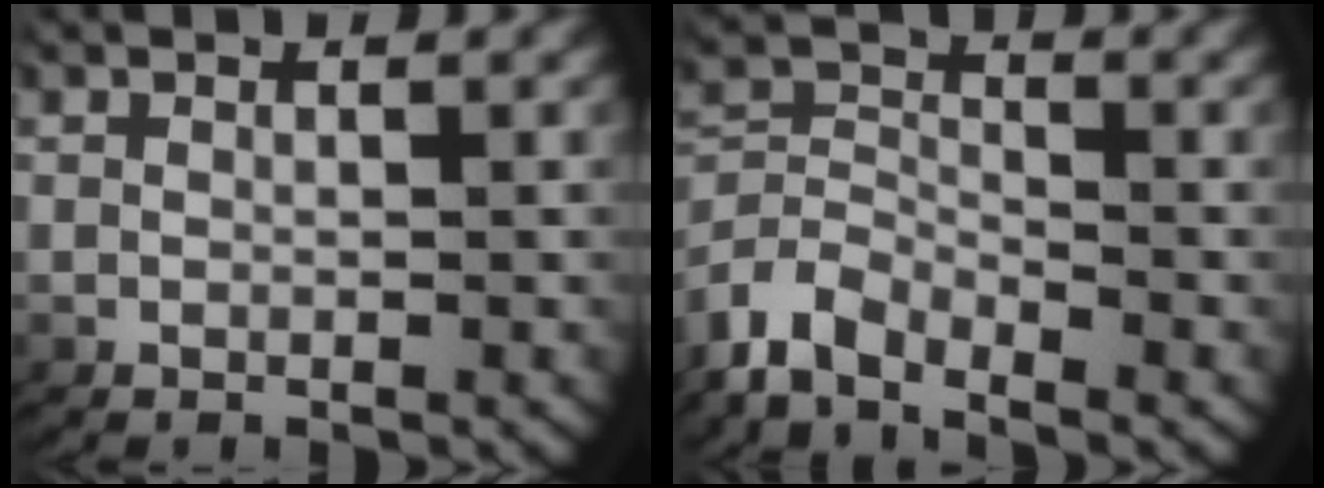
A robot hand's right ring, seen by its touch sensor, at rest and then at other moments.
{"total": 5.6, "force": [-3.3, 4.1, 2.1], "torque": [-0.060, -0.027, -0.054]}